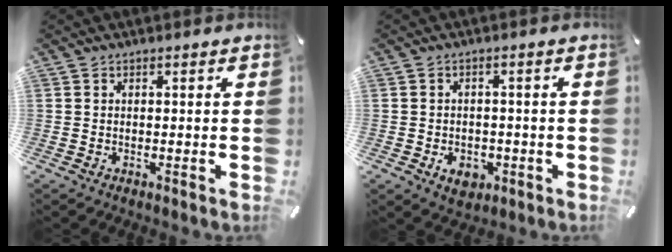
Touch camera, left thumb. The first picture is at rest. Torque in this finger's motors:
{"motor_torque": [-0.01, 0.06, 0.01, 0.01, 0.00]}